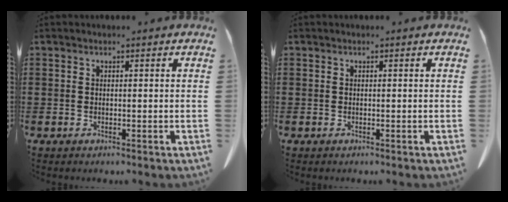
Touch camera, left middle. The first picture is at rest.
{"total": 0.0}